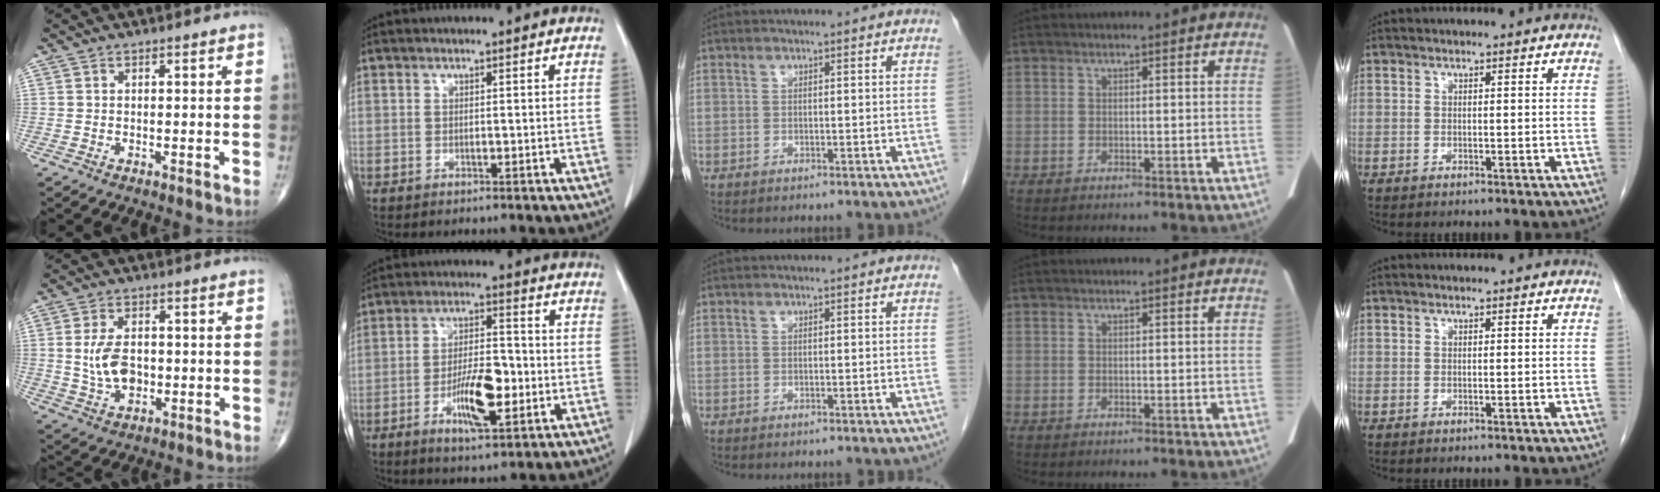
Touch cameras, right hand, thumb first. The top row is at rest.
{"thumb": {"total": 7.7, "force": [-0.1, 4.8, 6.1], "torque": [-0.108, -0.001, 0.004]}, "index": {"total": 9.4, "force": [-3.0, 2.8, 8.5], "torque": [-0.161, 0.000, -0.049]}}